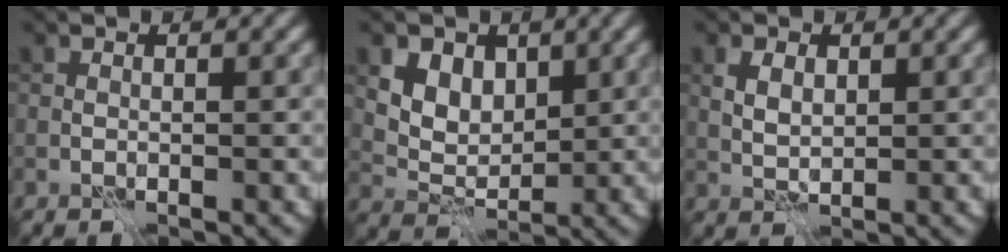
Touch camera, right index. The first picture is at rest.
{"total": 6.1, "force": [2.9, 4.4, 3.1], "torque": [-0.070, -0.007, 0.057]}
{"total": 2.2, "force": [0.7, 1.4, 1.6], "torque": [-0.035, 0.000, 0.014]}